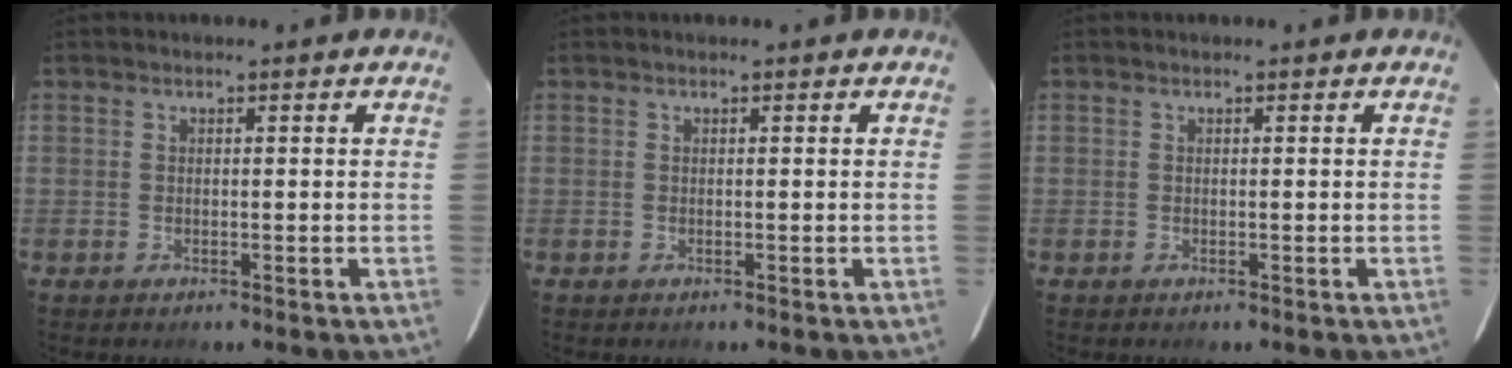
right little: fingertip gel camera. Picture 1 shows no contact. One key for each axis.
{"total": 0.0}
{"total": 0.0}